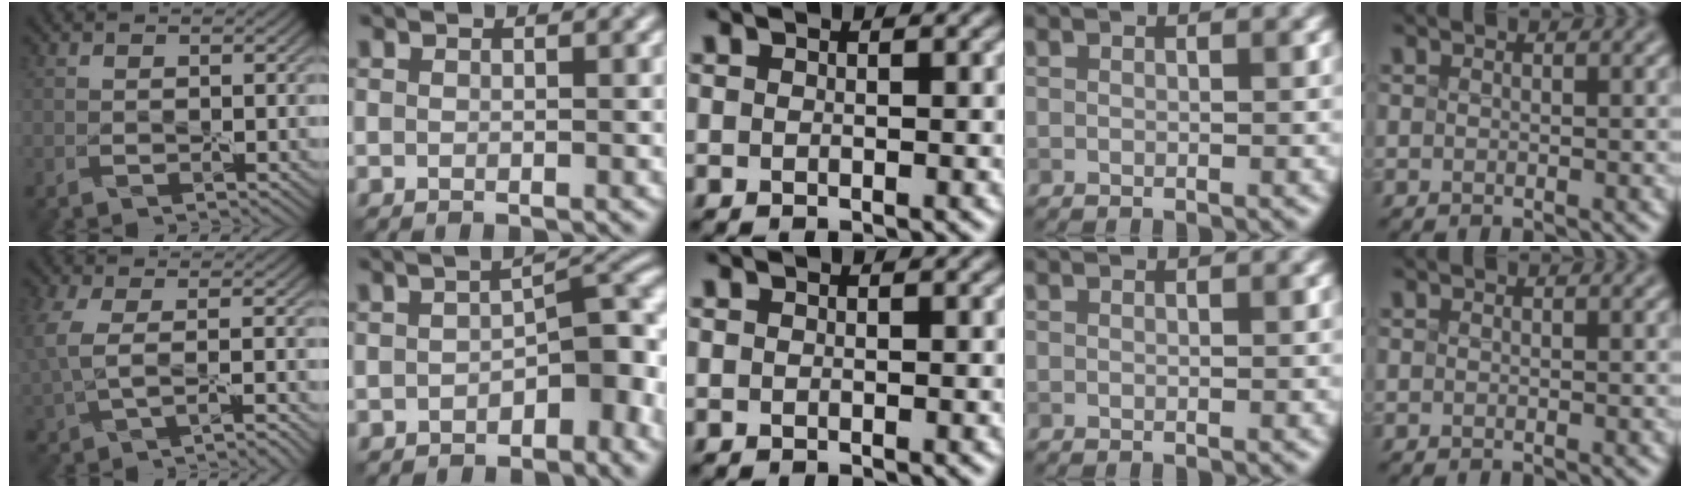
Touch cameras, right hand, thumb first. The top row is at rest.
{"thumb": {"total": 3.7, "force": [-0.3, 1.4, 3.4], "torque": [-0.098, -0.006, -0.004]}, "index": {"total": 6.0, "force": [-2.4, 3.0, 4.6], "torque": [-0.043, 0.014, -0.044]}}